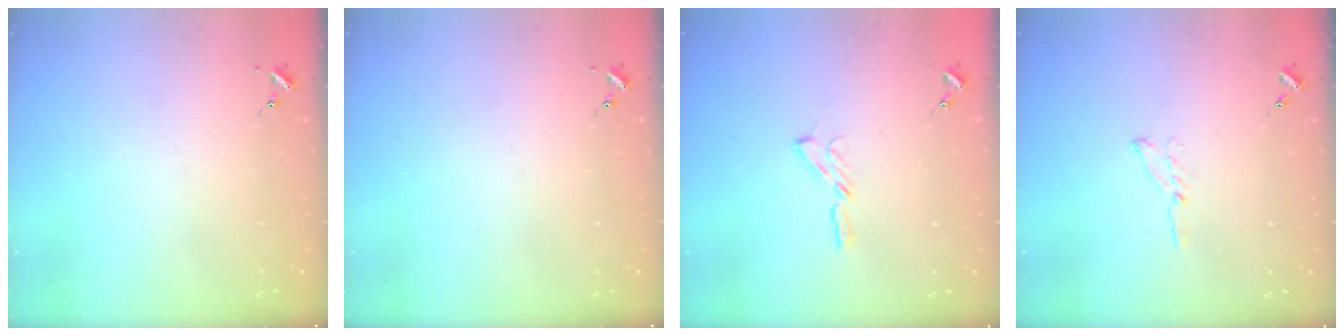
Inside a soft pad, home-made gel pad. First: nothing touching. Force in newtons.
{"total": 0.0}
{"total": 3.2, "press": 3.2, "slide": 0.3}
{"total": 4.8, "press": 4.8, "slide": 0.4}